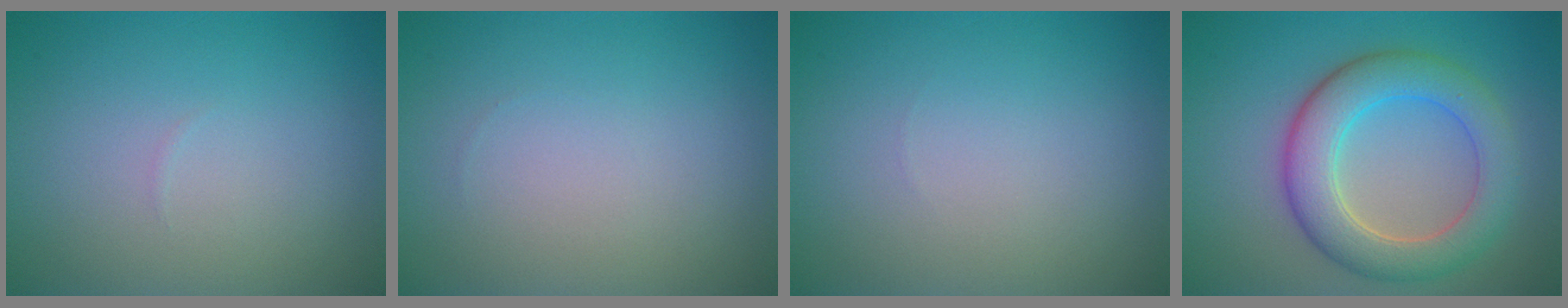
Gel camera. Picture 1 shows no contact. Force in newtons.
{"total": 0.0}
{"total": 0.0}
{"total": 6.4, "press": 6.4, "slide": 0.3}